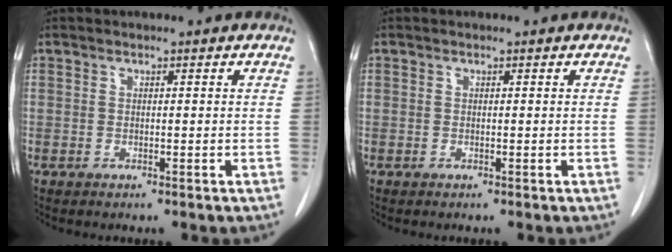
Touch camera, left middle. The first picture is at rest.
{"total": 0.0}